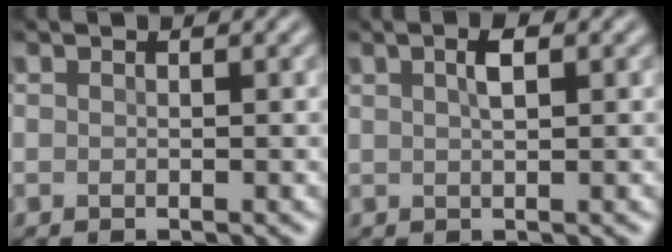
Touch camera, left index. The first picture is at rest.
{"total": 1.8, "force": [0.7, 0.5, 1.5], "torque": [-0.029, 0.005, 0.012]}